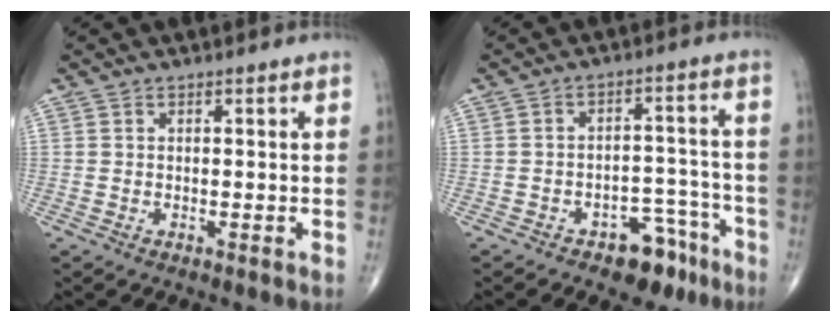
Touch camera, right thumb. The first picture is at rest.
{"total": 8.5, "force": [-5.6, 4.8, 4.4], "torque": [-0.022, 0.051, -0.077]}